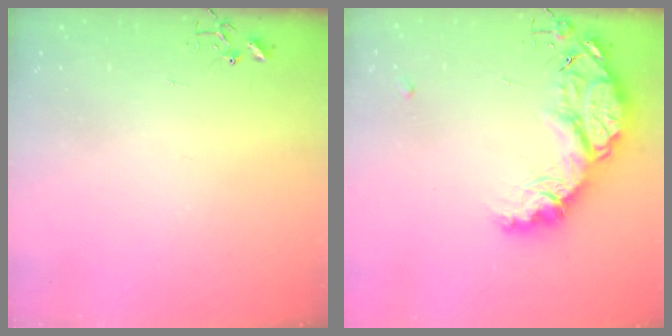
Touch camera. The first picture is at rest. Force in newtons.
{"total": 20.5, "press": 20.5, "slide": 1.5}